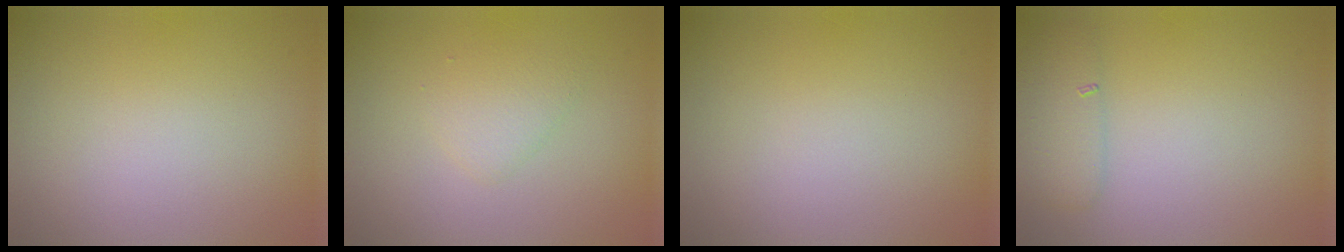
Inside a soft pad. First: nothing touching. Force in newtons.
{"total": 1.5, "press": 1.5, "slide": 0.1}
{"total": 0.0}
{"total": 1.9, "press": 1.9, "slide": 0.1}